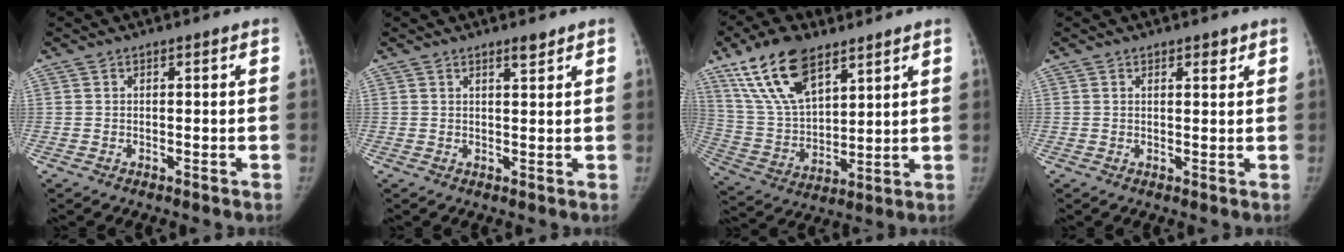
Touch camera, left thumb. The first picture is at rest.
{"total": 1.9, "force": [1.5, 0.4, 1.1], "torque": [-0.009, -0.012, 0.026]}
{"total": 16.9, "force": [10.3, 8.0, 10.7], "torque": [-0.180, -0.035, 0.205]}
{"total": 1.9, "force": [1.3, 0.9, 1.1], "torque": [-0.003, -0.007, 0.018]}